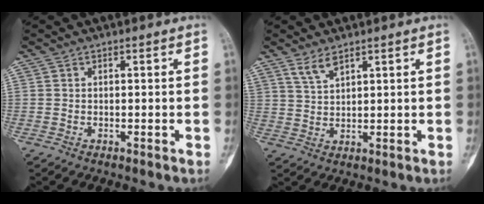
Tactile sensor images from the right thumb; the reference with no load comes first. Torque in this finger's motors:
{"motor_torque": [0.90, 2.32, 0.89, 0.30, 0.13]}